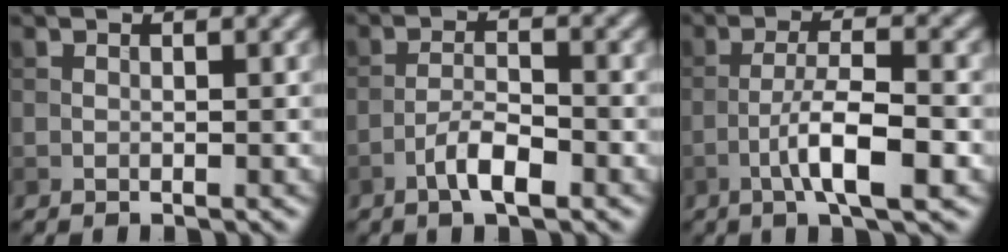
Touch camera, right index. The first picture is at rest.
{"total": 3.3, "force": [-1.9, 0.9, 2.6], "torque": [-0.050, 0.008, -0.039]}
{"total": 5.6, "force": [-2.2, 1.2, 5.0], "torque": [-0.089, 0.007, -0.041]}